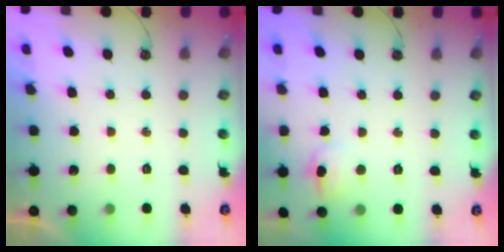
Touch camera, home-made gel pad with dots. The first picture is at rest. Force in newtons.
{"total": 4.8, "press": 4.4, "slide": 1.9}